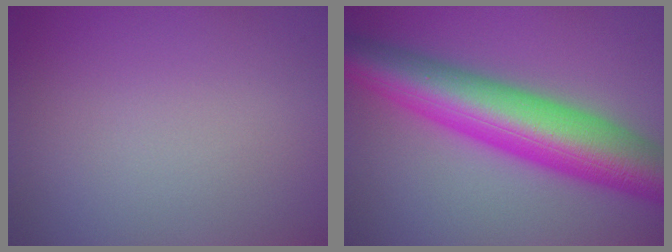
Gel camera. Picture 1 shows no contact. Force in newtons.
{"total": 11.3, "press": 11.3, "slide": 0.1}